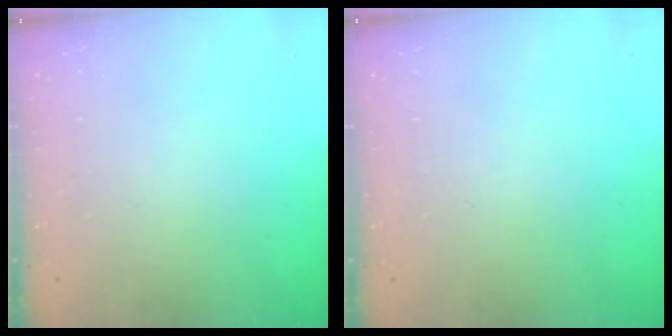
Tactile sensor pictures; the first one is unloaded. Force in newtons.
{"total": 0.0}